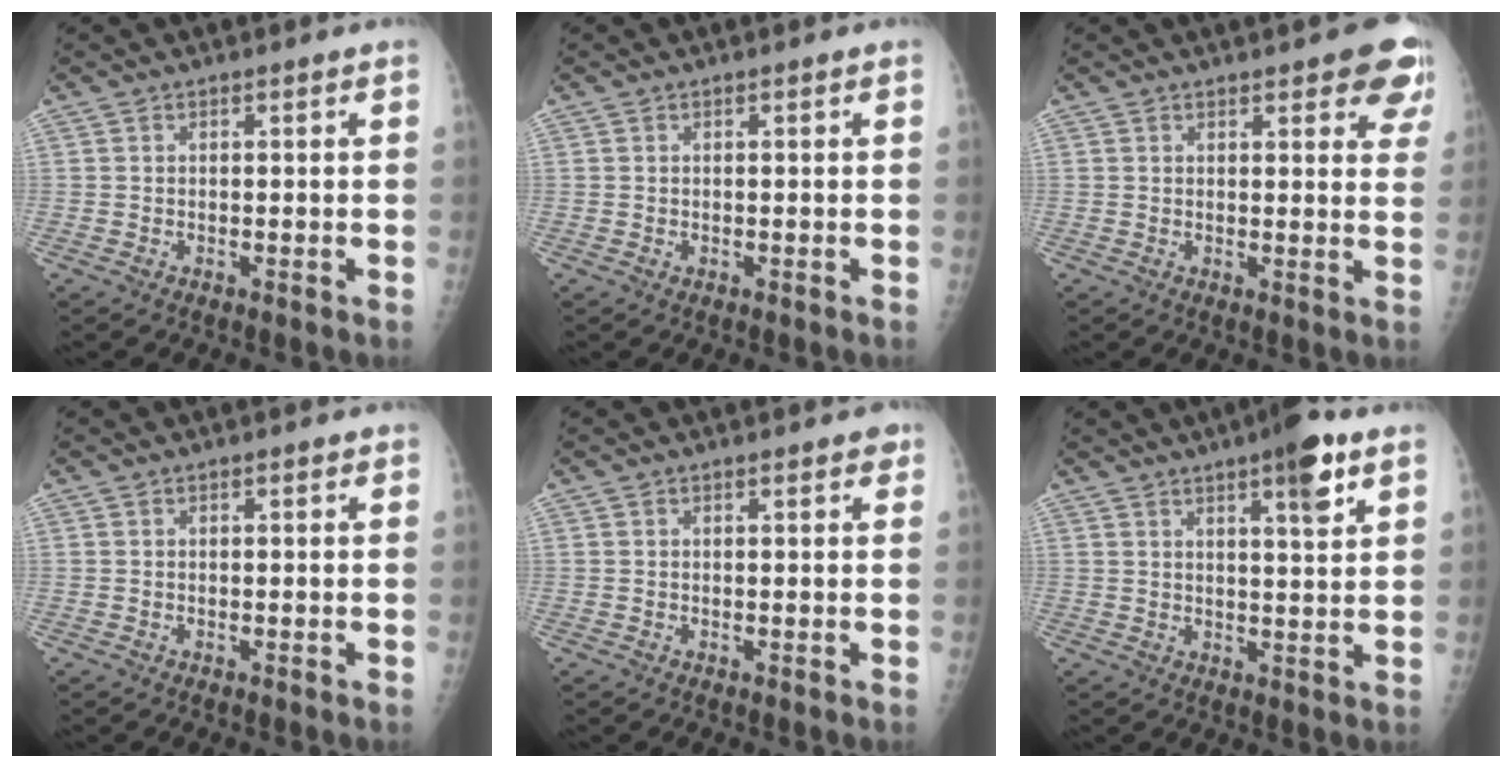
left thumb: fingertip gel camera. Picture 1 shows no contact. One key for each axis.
{"total": 0.0}
{"total": 8.9, "fx": 5.8, "fy": 3.1, "fz": 6.0, "tx": -0.034, "ty": -0.020, "tz": 0.057}
{"total": 0.6, "fx": 0.3, "fy": 0.4, "fz": 0.4, "tx": -0.003, "ty": 0.000, "tz": 0.001}
{"total": 1.6, "fx": 1.0, "fy": 0.8, "fz": 1.0, "tx": -0.001, "ty": -0.001, "tz": 0.009}
{"total": 8.7, "fx": 4.8, "fy": 1.7, "fz": 7.0, "tx": -0.093, "ty": -0.020, "tz": 0.066}